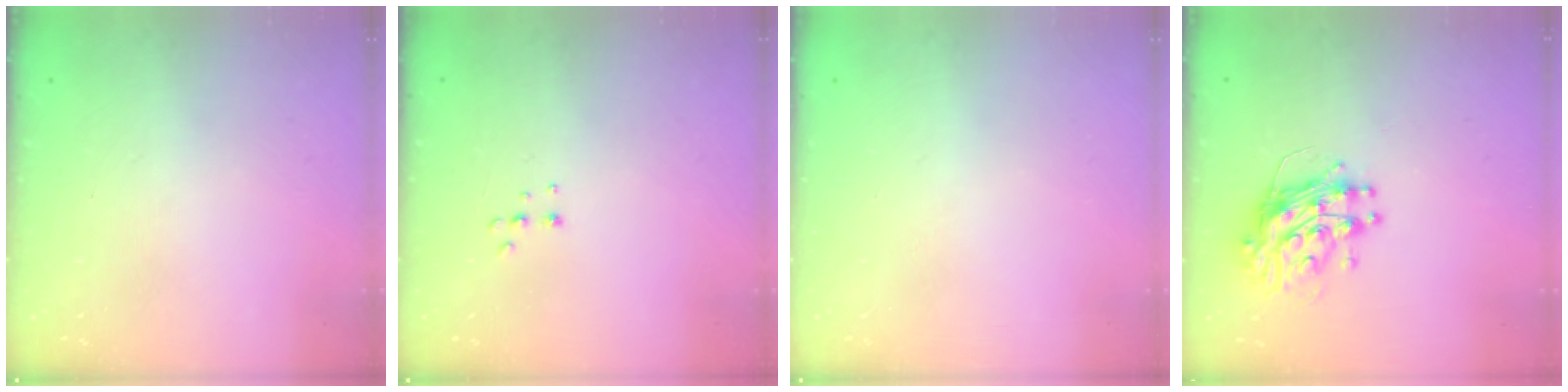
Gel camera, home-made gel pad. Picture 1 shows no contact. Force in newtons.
{"total": 4.5, "press": 4.4, "slide": 0.8}
{"total": 0.0}
{"total": 11.4, "press": 11.3, "slide": 1.1}